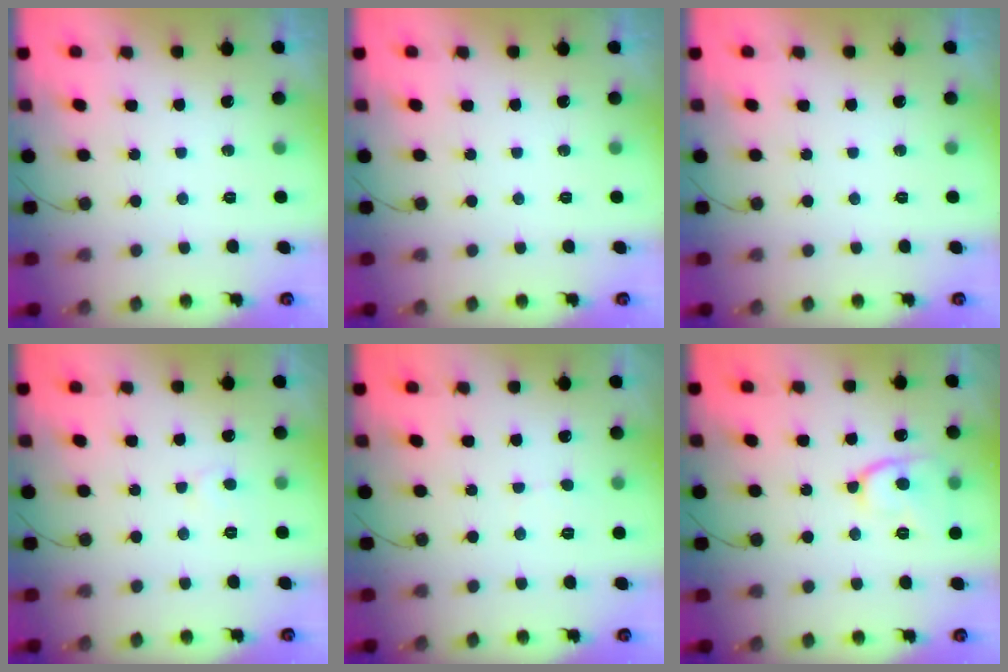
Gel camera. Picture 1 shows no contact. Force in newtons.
{"total": 0.0}
{"total": 0.0}
{"total": 3.8, "press": 3.8, "slide": 0.5}
{"total": 2.9, "press": 2.9, "slide": 0.3}
{"total": 12.7, "press": 12.7, "slide": 1.2}